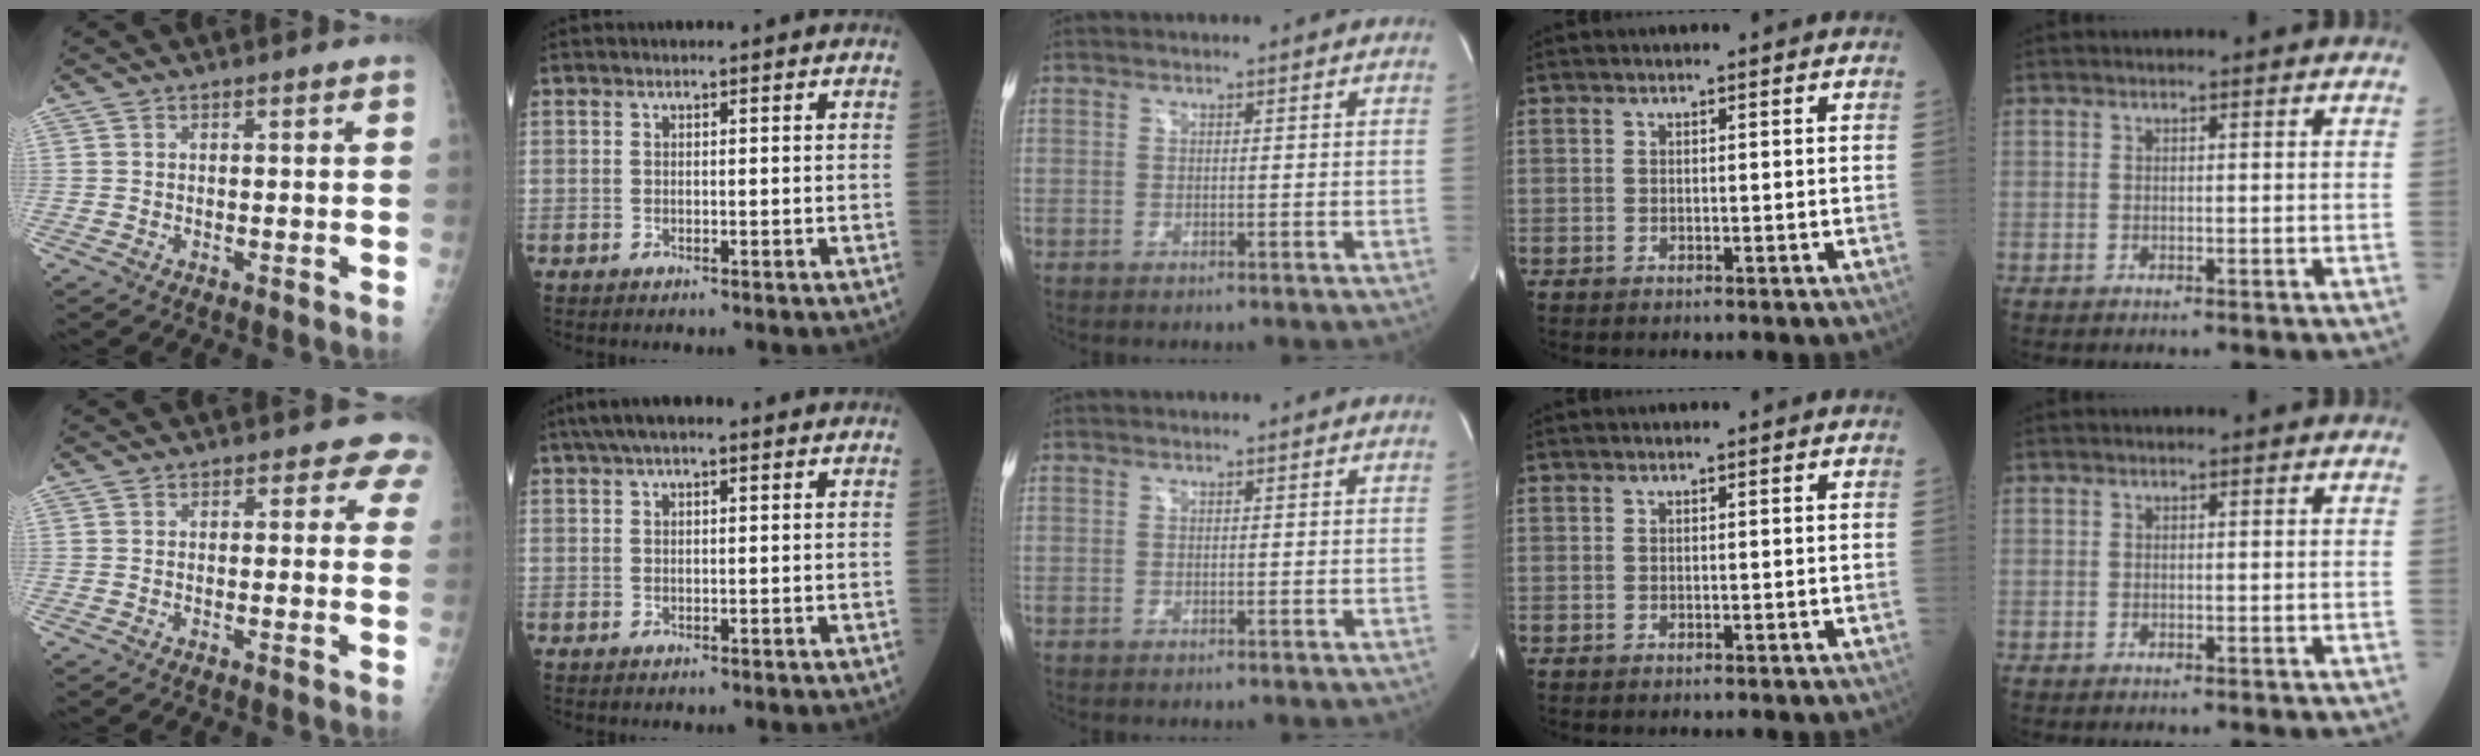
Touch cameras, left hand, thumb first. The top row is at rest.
{"thumb": {"total": 3.2, "force": [2.5, 1.8, 1.0], "torque": [0.024, -0.007, 0.007]}, "index": {"total": 5.4, "force": [3.6, 1.4, 3.8], "torque": [-0.064, 0.038, 0.056]}}